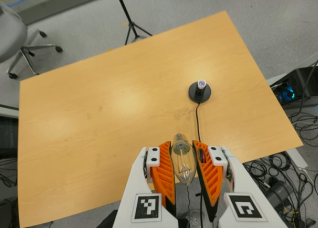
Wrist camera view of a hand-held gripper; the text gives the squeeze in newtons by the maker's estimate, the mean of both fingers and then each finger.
{"total": 21.4, "left": 23.3, "right": 19.4}